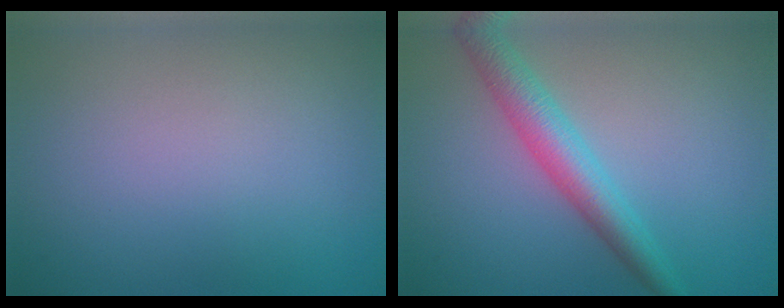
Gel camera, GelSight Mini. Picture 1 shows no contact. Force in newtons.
{"total": 4.5, "press": 4.5, "slide": 0.1}